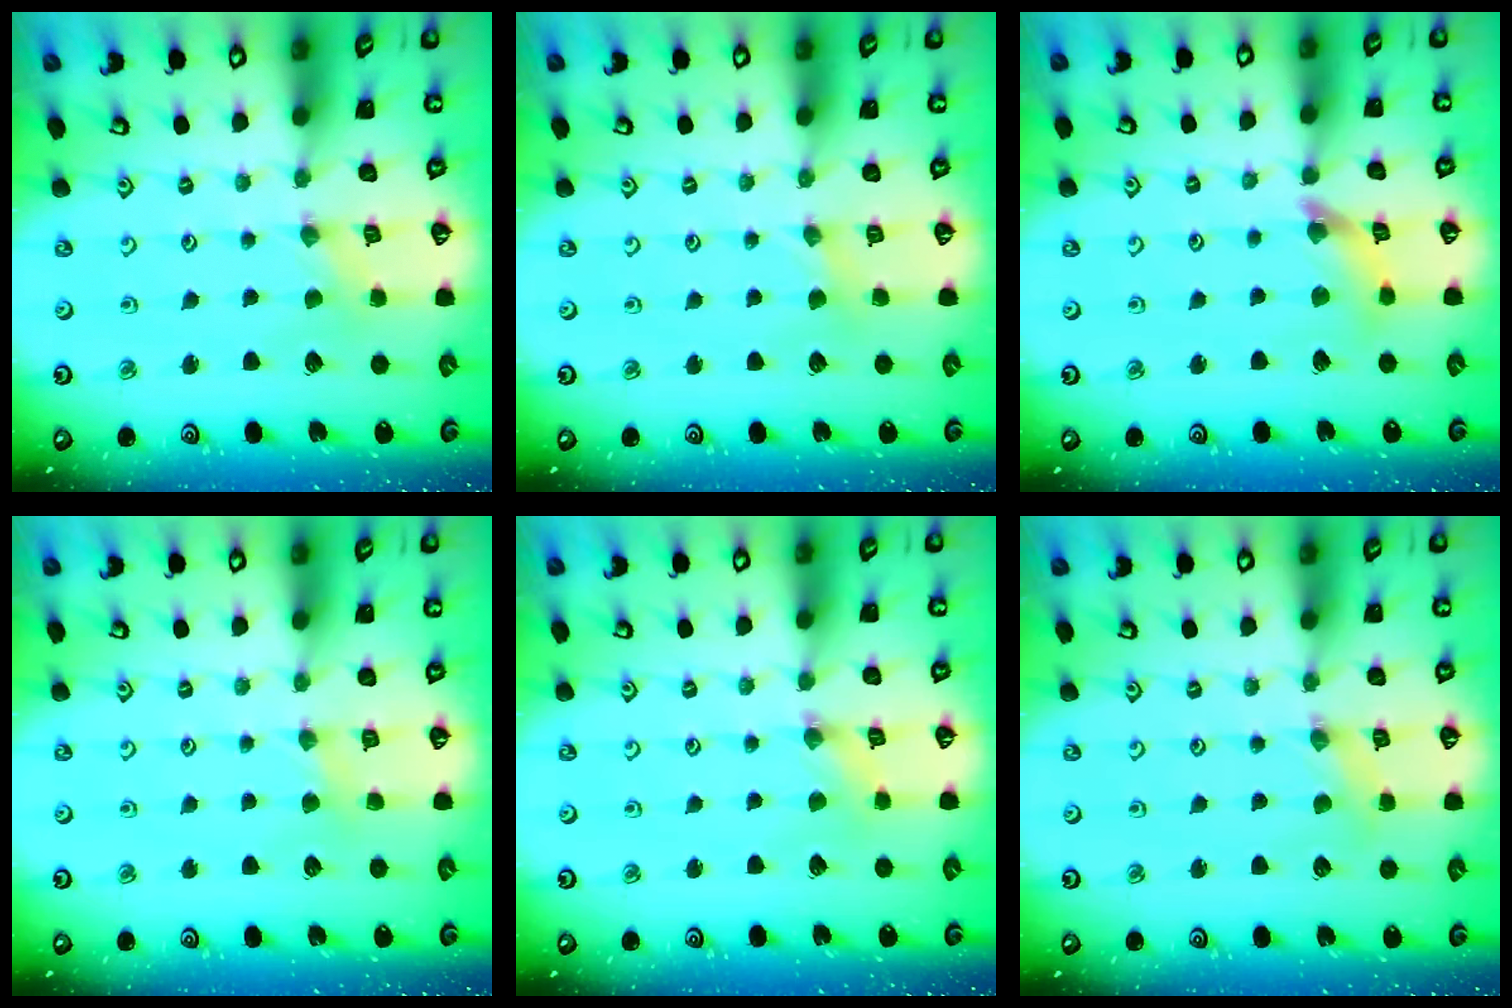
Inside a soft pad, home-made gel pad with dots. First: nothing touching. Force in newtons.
{"total": 2.3, "press": 2.3, "slide": 0.3}
{"total": 6.8, "press": 6.8, "slide": 0.6}
{"total": 3.3, "press": 3.2, "slide": 0.7}
{"total": 0.8, "press": 0.7, "slide": 0.3}
{"total": 1.9, "press": 1.9, "slide": 0.3}